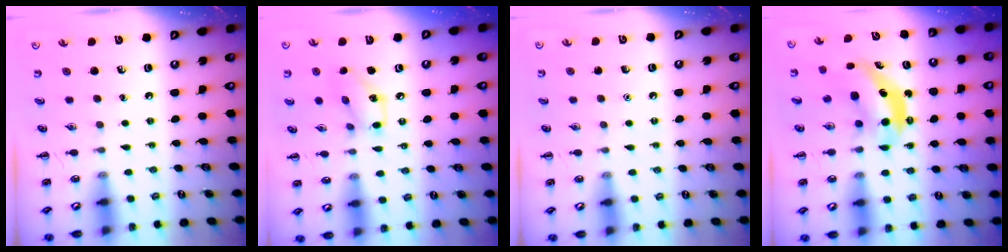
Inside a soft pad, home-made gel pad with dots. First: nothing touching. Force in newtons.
{"total": 9.3, "press": 9.3, "slide": 0.3}
{"total": 1.6, "press": 1.6, "slide": 0.1}
{"total": 6.2, "press": 6.2, "slide": 0.4}